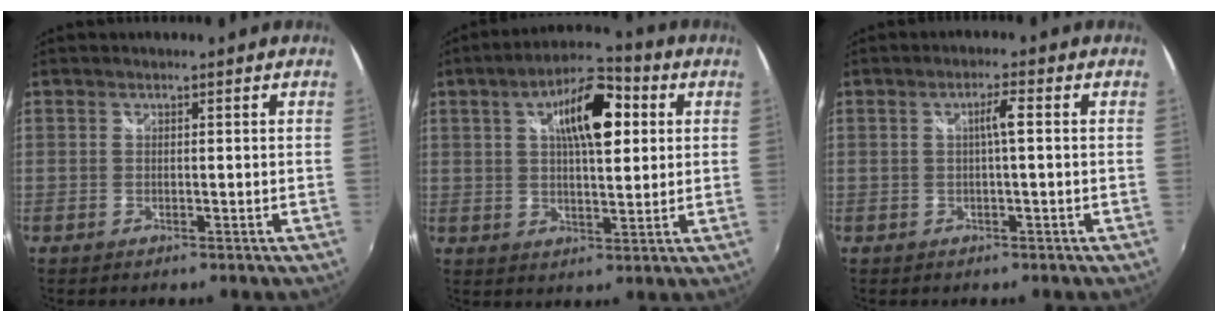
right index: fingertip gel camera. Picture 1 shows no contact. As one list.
[{"total": 12.4, "force": [3.7, 4.7, 10.9], "torque": [-0.173, 0.027, 0.056]}, {"total": 2.6, "force": [0.1, -0.1, 2.6], "torque": [-0.048, 0.005, 0.002]}]